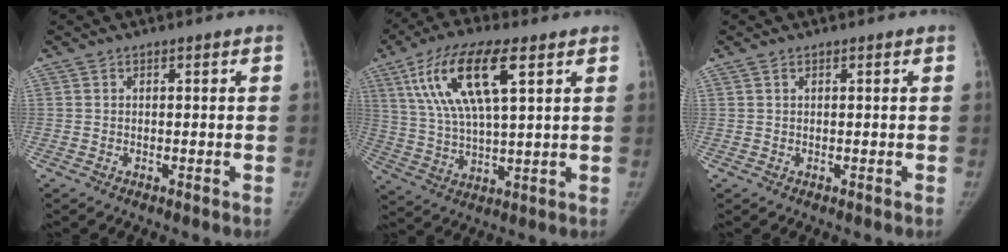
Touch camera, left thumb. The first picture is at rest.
{"total": 16.0, "force": [6.6, 5.2, 13.5], "torque": [-0.258, -0.012, 0.123]}
{"total": 0.6, "force": [0.4, 0.2, 0.4], "torque": [-0.012, 0.007, 0.008]}